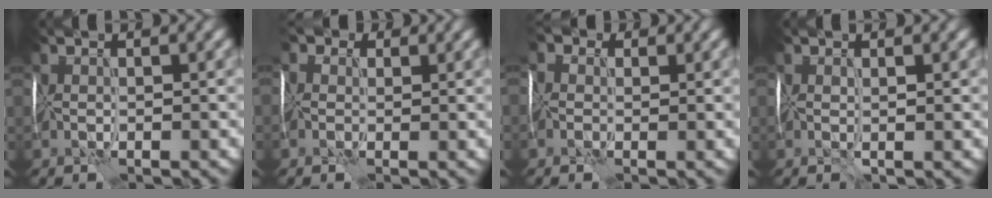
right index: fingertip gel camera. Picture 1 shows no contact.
{"total": 4.9, "force": [1.8, 3.7, 2.7], "torque": [-0.061, 0.023, -0.007]}
{"total": 3.8, "force": [0.8, 3.0, 2.2], "torque": [-0.056, 0.020, -0.015]}
{"total": 0.5, "force": [0.3, -0.2, 0.5], "torque": [-0.012, -0.001, 0.006]}